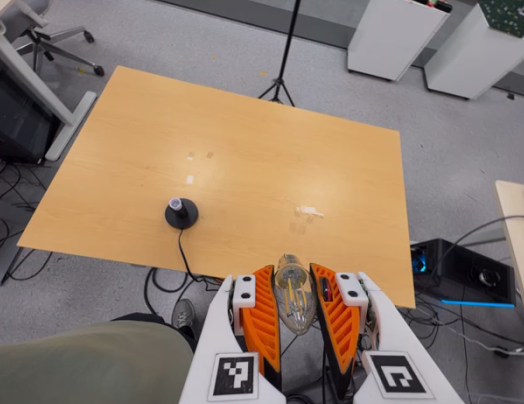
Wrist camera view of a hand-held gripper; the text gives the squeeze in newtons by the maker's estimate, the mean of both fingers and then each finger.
{"total": 22.0, "left": 24.6, "right": 19.5}